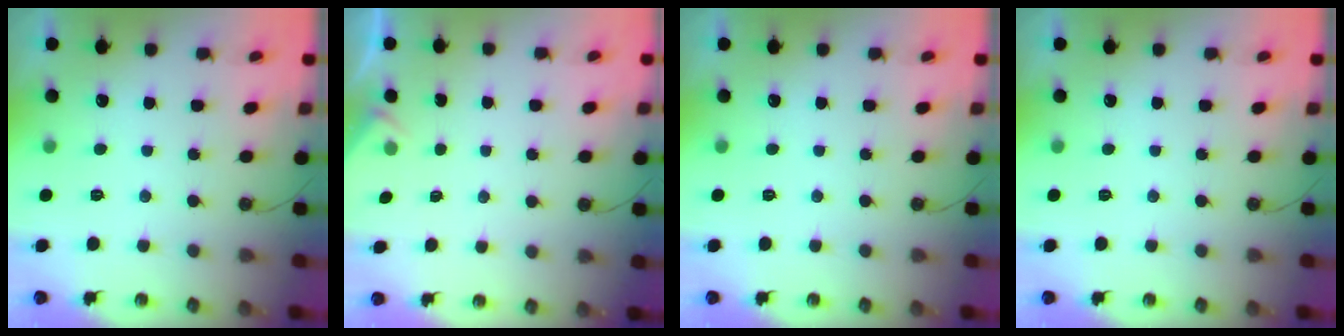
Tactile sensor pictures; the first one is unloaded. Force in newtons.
{"total": 1.8, "press": 1.8, "slide": 0.4}
{"total": 0.0}
{"total": 0.0}